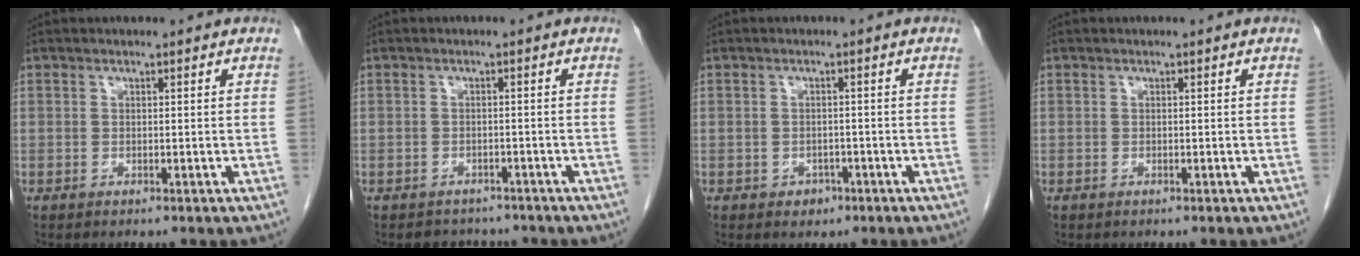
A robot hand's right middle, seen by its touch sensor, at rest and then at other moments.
{"total": 3.7, "force": [-3.3, 1.7, -0.1], "torque": [-0.001, 0.006, -0.044]}
{"total": 1.8, "force": [-1.0, 1.3, 0.6], "torque": [-0.008, 0.004, -0.010]}
{"total": 0.0}